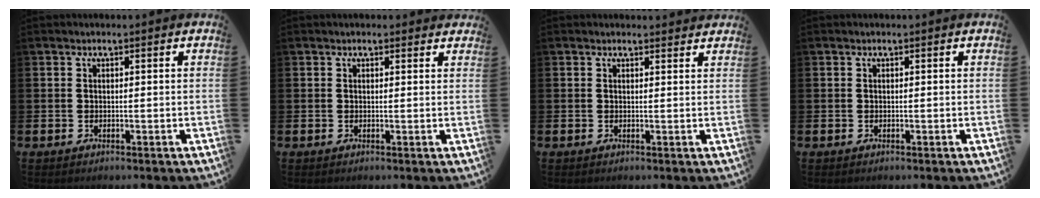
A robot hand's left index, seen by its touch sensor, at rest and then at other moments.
{"total": 0.8, "force": [0.7, 0.3, 0.1], "torque": [0.004, 0.002, 0.012]}
{"total": 1.0, "force": [0.9, 0.2, 0.0], "torque": [0.006, -0.001, 0.016]}
{"total": 0.0}